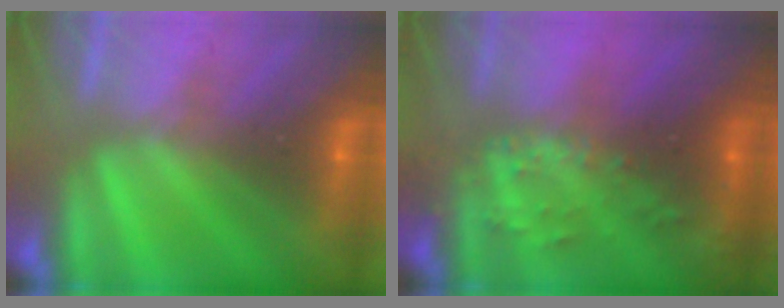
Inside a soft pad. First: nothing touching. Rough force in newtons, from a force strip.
{"total": 2.7}